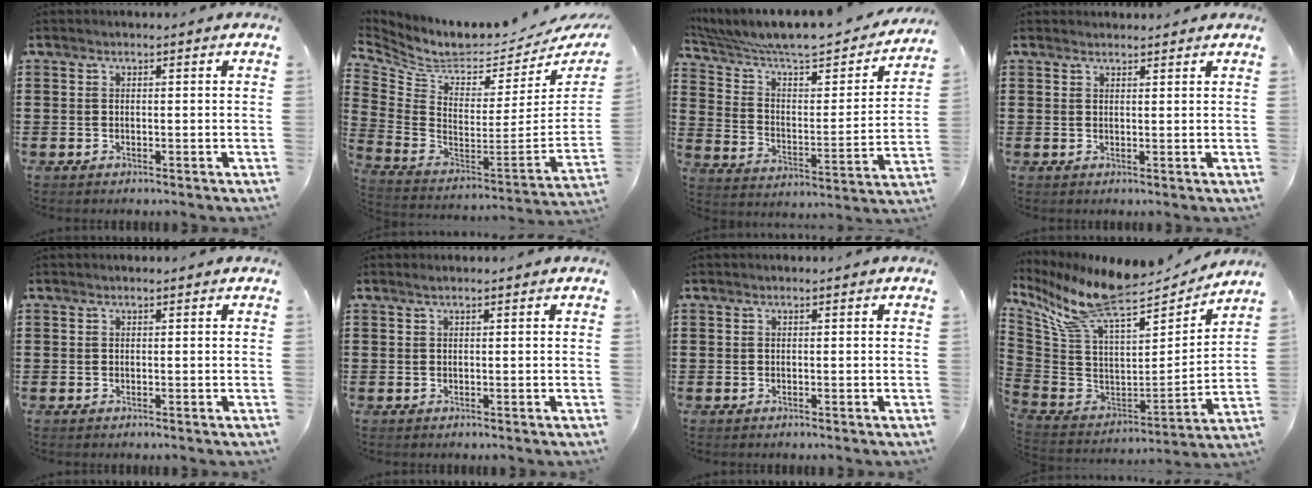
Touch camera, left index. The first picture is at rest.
{"total": 4.5, "force": [3.6, 2.0, 1.9], "torque": [-0.066, -0.052, 0.056]}
{"total": 7.5, "force": [6.6, 1.5, 3.1], "torque": [-0.096, -0.056, 0.109]}
{"total": 1.3, "force": [1.3, 0.2, 0.1], "torque": [-0.004, 0.000, 0.027]}
{"total": 0.0}
{"total": 0.6, "force": [0.4, -0.1, 0.5], "torque": [-0.009, -0.002, 0.008]}
{"total": 0.0}
{"total": 13.1, "force": [10.4, 2.6, 7.6], "torque": [-0.195, -0.076, 0.180]}